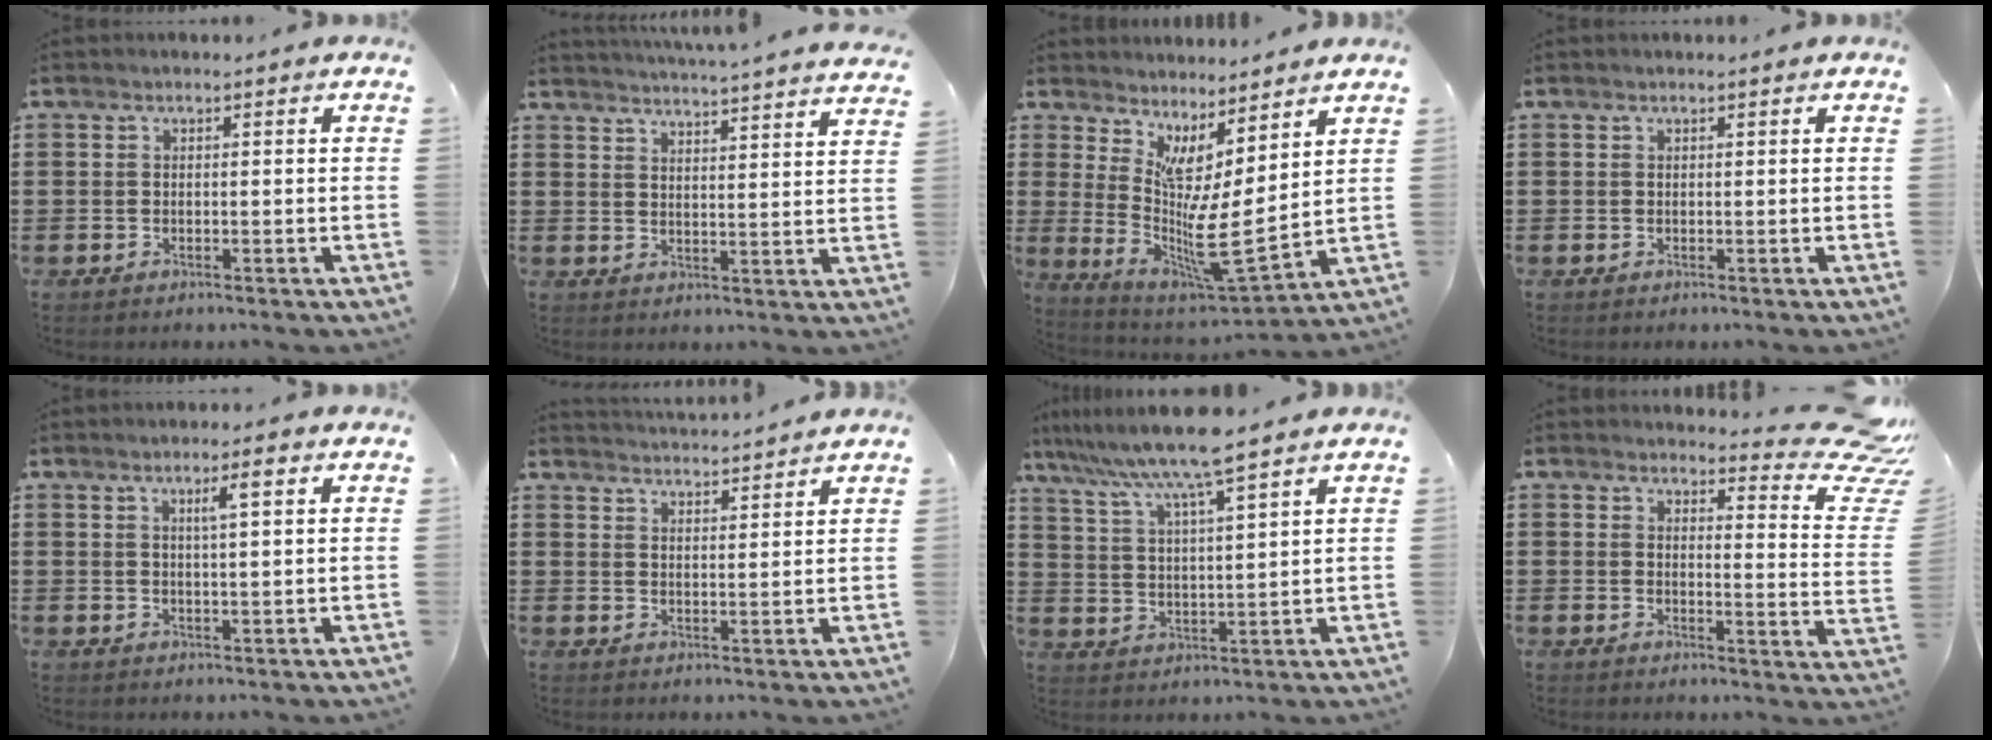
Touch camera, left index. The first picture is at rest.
{"total": 4.3, "force": [4.2, -0.9, 0.4], "torque": [-0.024, -0.031, 0.072]}
{"total": 6.5, "force": [1.3, 0.5, 6.3], "torque": [-0.145, -0.059, 0.019]}
{"total": 0.0}
{"total": 3.4, "force": [1.5, 0.4, 3.0], "torque": [-0.055, -0.001, 0.021]}
{"total": 3.2, "force": [3.1, -0.4, -0.2], "torque": [-0.006, -0.019, 0.056]}
{"total": 7.8, "force": [6.7, -0.8, 4.0], "torque": [-0.103, -0.039, 0.111]}
{"total": 6.5, "force": [5.4, 1.4, 3.3], "torque": [-0.045, -0.044, 0.091]}